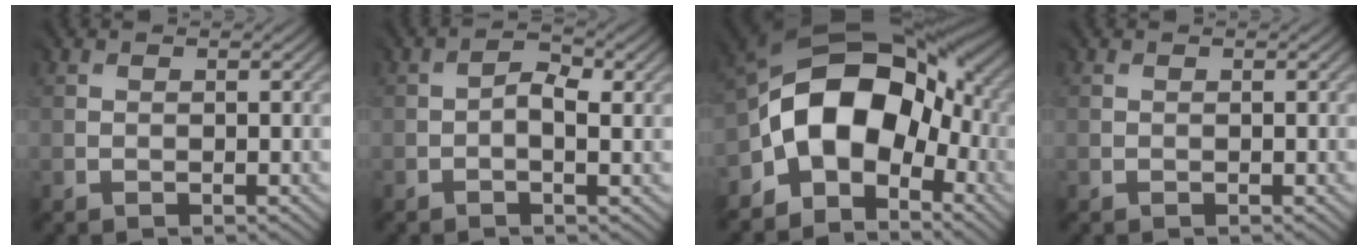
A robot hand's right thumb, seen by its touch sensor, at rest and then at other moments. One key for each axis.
{"total": 2.5, "fx": -0.3, "fy": 1.1, "fz": 2.3, "tx": -0.040, "ty": 0.000, "tz": -0.006}
{"total": 11.5, "fx": -3.3, "fy": 8.0, "fz": 7.6, "tx": -0.118, "ty": 0.007, "tz": -0.069}
{"total": 0.0}